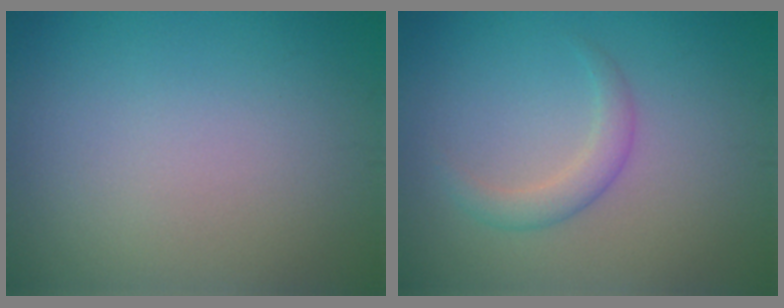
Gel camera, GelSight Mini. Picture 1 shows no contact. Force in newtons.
{"total": 2.0, "press": 2.0, "slide": 0.1}